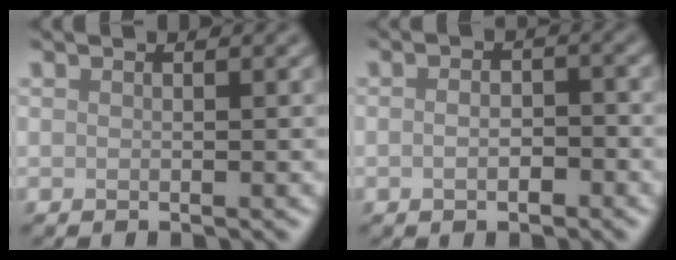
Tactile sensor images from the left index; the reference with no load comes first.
{"total": 2.1, "force": [-0.6, 1.2, 1.6], "torque": [-0.016, 0.000, -0.017]}